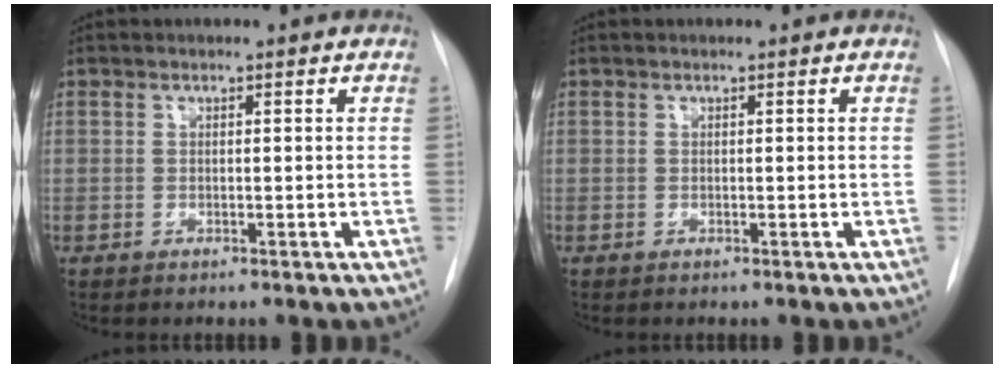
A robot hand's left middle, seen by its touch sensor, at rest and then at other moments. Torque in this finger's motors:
{"motor_torque": [-0.18, -0.12, 0.04, -0.01]}